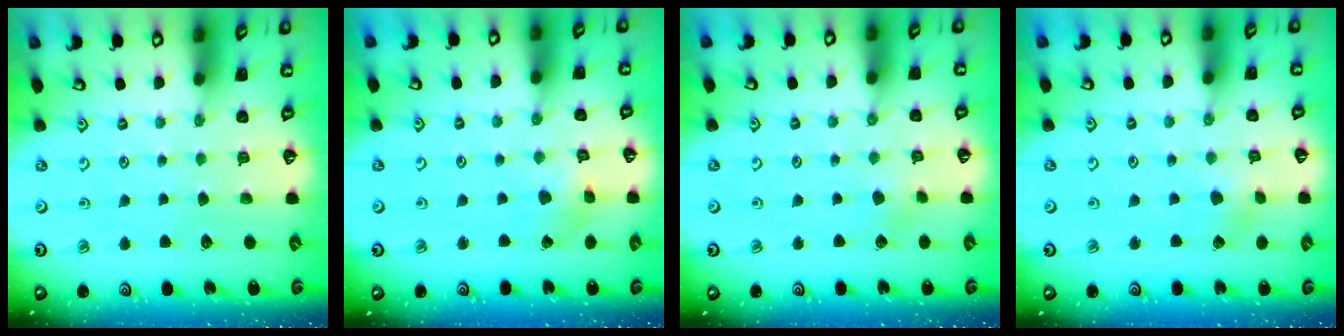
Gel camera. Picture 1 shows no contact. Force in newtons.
{"total": 2.9, "press": 2.9, "slide": 0.2}
{"total": 1.8, "press": 1.7, "slide": 0.2}
{"total": 2.6, "press": 2.6, "slide": 0.4}